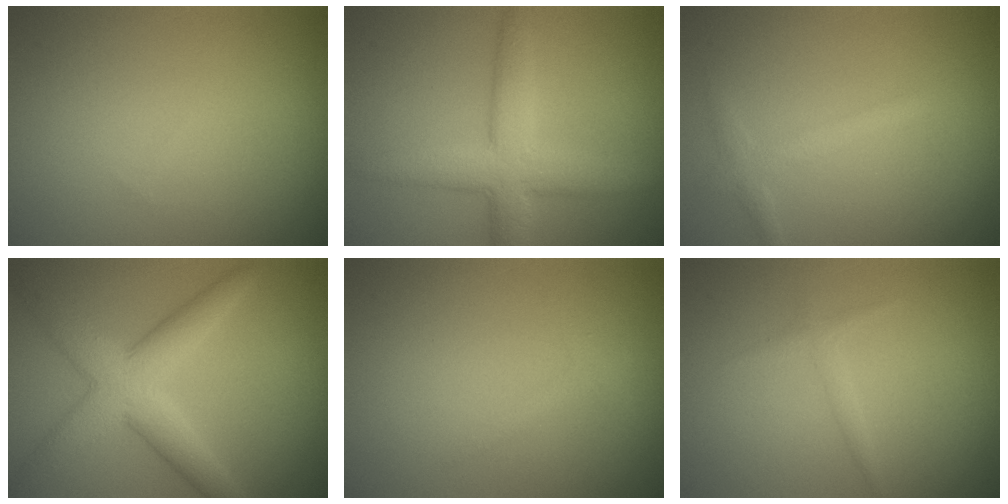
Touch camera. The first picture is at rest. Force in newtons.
{"total": 5.3, "press": 5.3, "slide": 0.4}
{"total": 1.7, "press": 1.7, "slide": 0.1}
{"total": 5.7, "press": 5.6, "slide": 0.4}
{"total": 0.9, "press": 0.9, "slide": 0.0}
{"total": 1.0, "press": 1.0, "slide": 0.1}